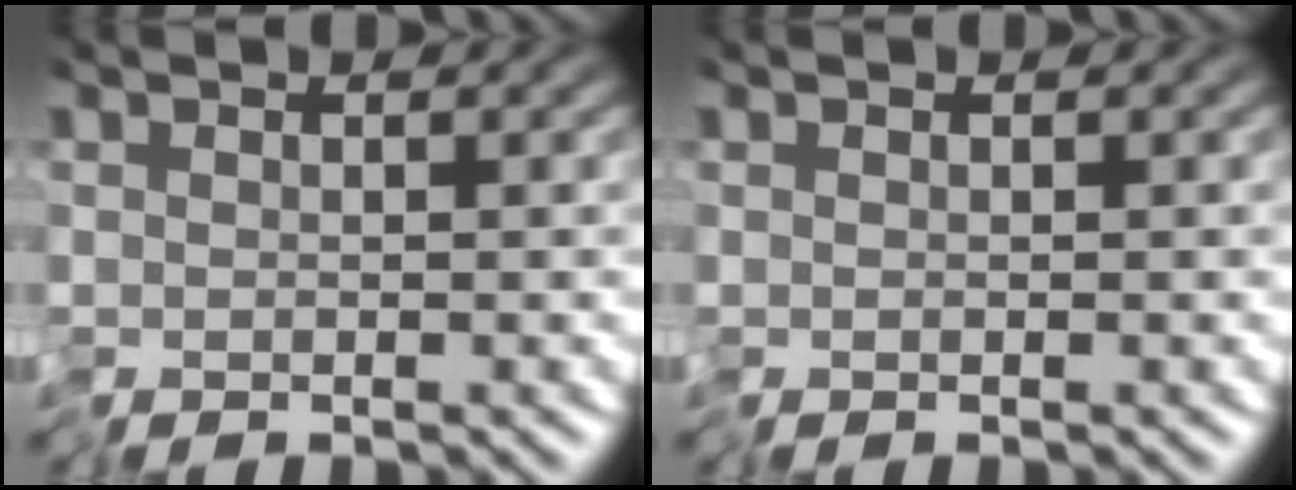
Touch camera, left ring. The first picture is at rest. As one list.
[{"total": 0.0}]